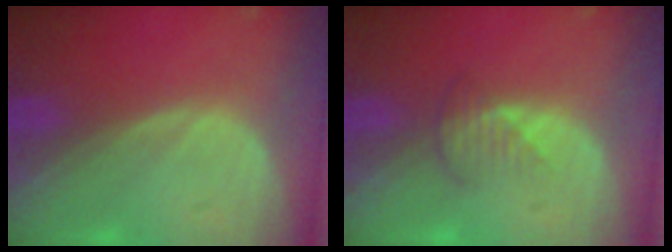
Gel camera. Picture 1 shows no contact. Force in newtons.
{"total": 2.5, "press": 2.5, "slide": 0.3}